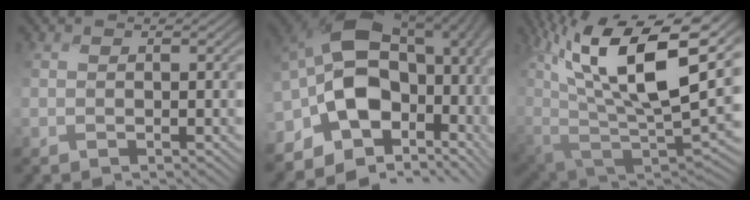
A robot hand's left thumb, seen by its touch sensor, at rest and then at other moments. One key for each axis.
{"total": 17.9, "fx": -1.1, "fy": 11.5, "fz": 13.7, "tx": -0.204, "ty": -0.028, "tz": 0.016}
{"total": 16.5, "fx": 7.2, "fy": 7.9, "fz": 12.6, "tx": -0.271, "ty": -0.002, "tz": 0.139}